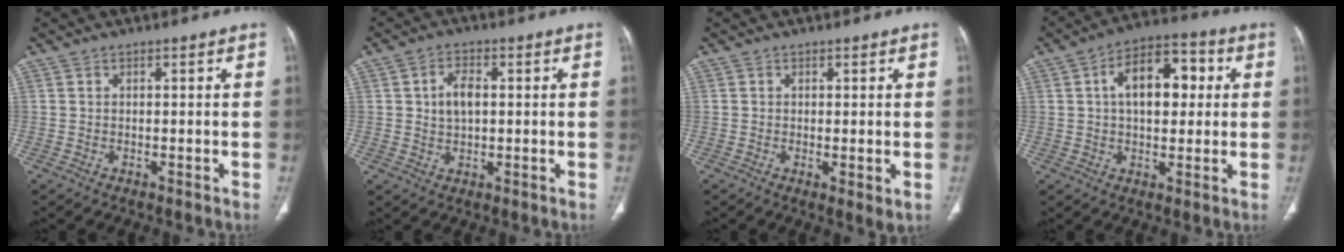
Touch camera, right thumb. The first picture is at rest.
{"total": 5.2, "force": [0.8, 3.3, 3.9], "torque": [-0.063, 0.003, 0.014]}
{"total": 2.8, "force": [-0.2, 0.8, 2.6], "torque": [-0.048, -0.013, -0.005]}
{"total": 12.7, "force": [2.4, 7.4, 10.1], "torque": [-0.129, 0.023, 0.030]}